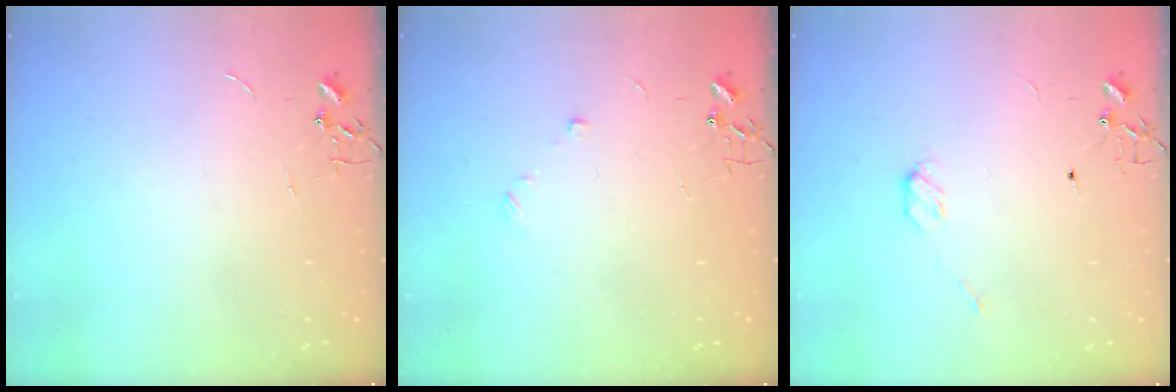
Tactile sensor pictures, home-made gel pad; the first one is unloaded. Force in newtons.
{"total": 5.7, "press": 5.6, "slide": 0.6}
{"total": 4.0, "press": 4.0, "slide": 0.2}